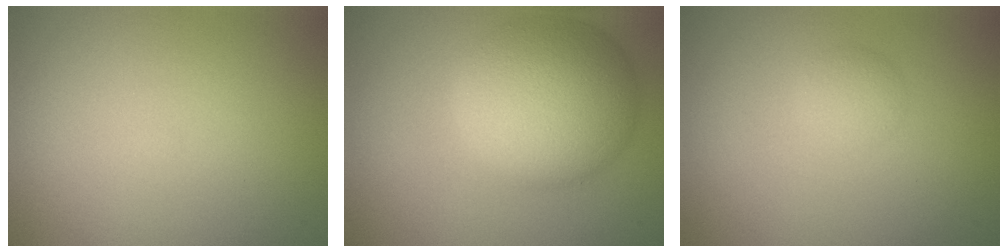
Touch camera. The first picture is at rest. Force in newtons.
{"total": 8.8, "press": 8.8, "slide": 0.5}
{"total": 1.4, "press": 1.4, "slide": 0.1}